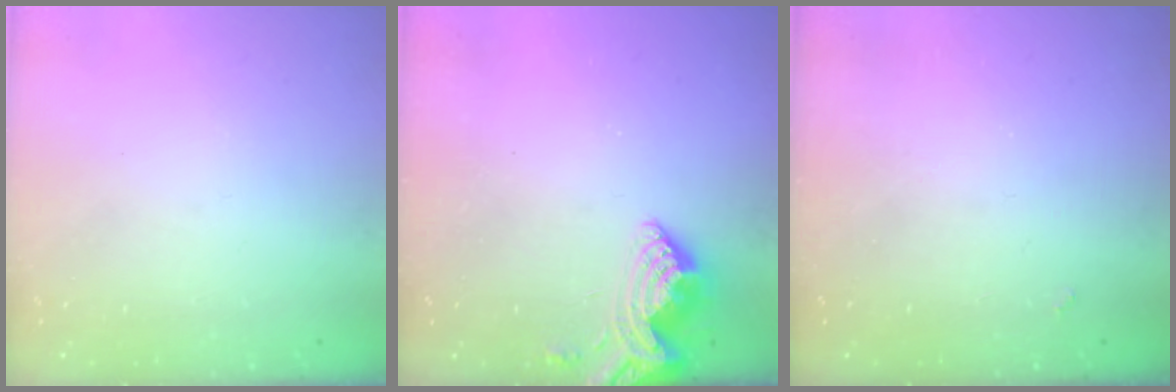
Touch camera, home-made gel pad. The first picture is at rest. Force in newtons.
{"total": 7.5, "press": 7.5, "slide": 0.6}
{"total": 1.3, "press": 1.3, "slide": 0.4}